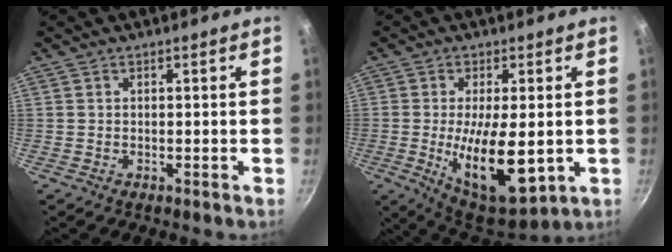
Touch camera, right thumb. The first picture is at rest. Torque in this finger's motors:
{"motor_torque": [-0.25, 1.22, 1.60, -0.56, 0.13]}